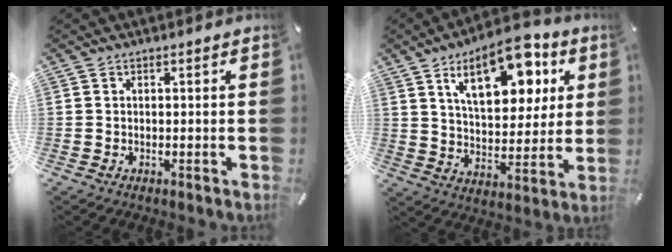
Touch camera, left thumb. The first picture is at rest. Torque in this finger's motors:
{"motor_torque": [2.50, 2.50, 1.40, -1.37, 0.24]}